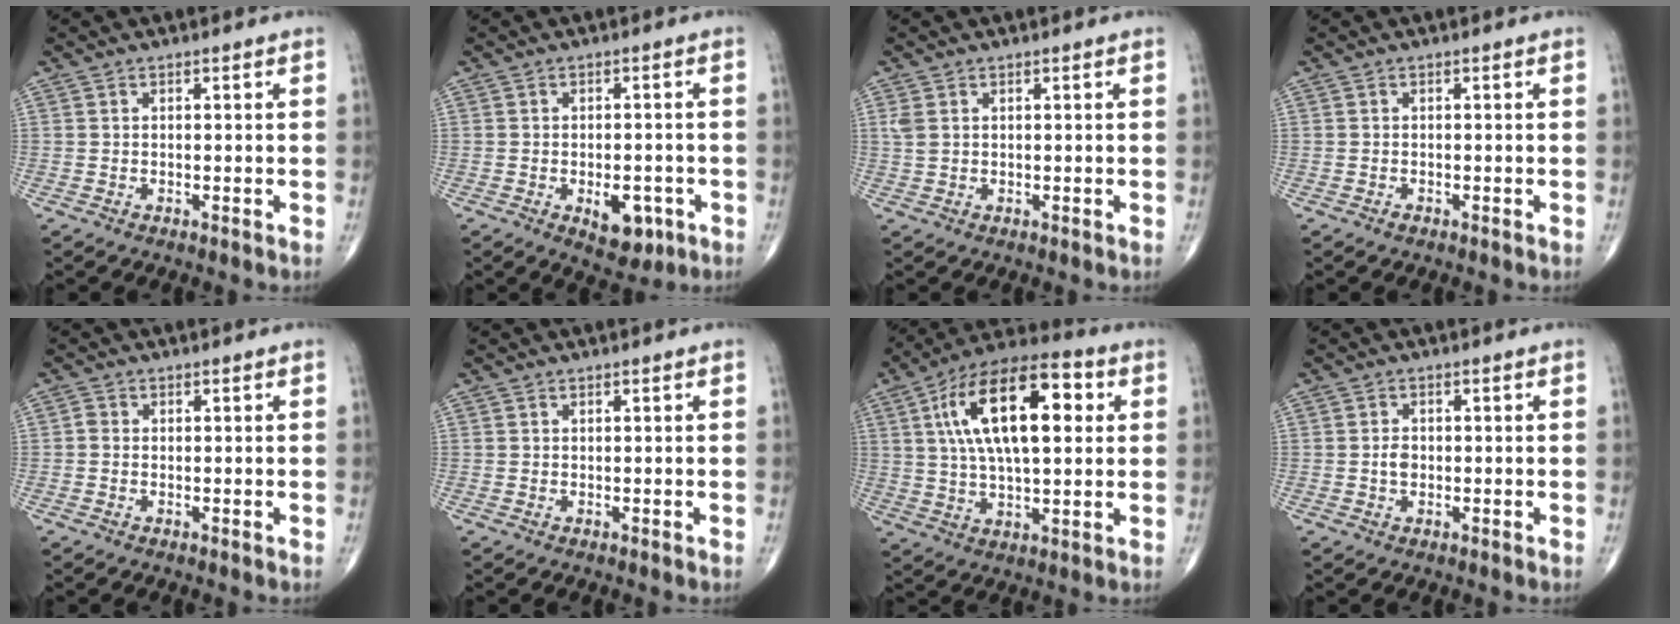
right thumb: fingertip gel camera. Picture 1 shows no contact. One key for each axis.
{"total": 6.6, "fx": -2.5, "fy": 3.7, "fz": 4.9, "tx": -0.048, "ty": 0.007, "tz": -0.023}
{"total": 1.9, "fx": 0.6, "fy": 1.2, "fz": 1.3, "tx": -0.036, "ty": 0.006, "tz": 0.019}
{"total": 0.5, "fx": -0.4, "fy": 0.3, "fz": 0.2, "tx": -0.001, "ty": 0.000, "tz": -0.010}
{"total": 0.9, "fx": -0.2, "fy": 0.8, "fz": 0.5, "tx": -0.005, "ty": 0.001, "tz": -0.007}
{"total": 0.0}
{"total": 20.4, "fx": 5.0, "fy": 8.9, "fz": 17.7, "tx": -0.292, "ty": 0.017, "tz": 0.074}
{"total": 1.9, "fx": -0.3, "fy": 1.4, "fz": 1.3, "tx": -0.019, "ty": 0.003, "tz": -0.007}